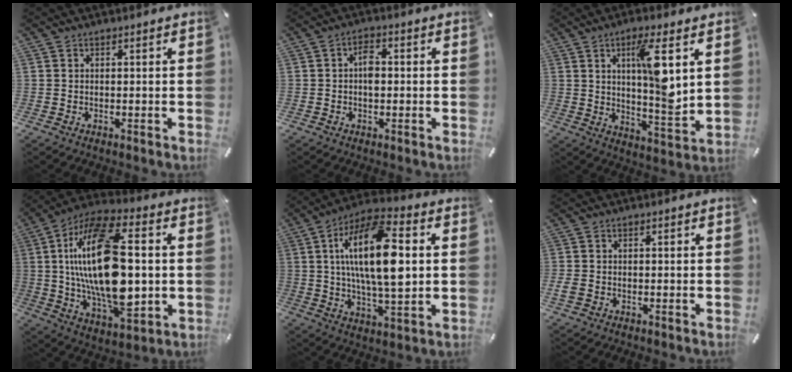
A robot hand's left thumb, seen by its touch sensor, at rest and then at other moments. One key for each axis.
{"total": 3.5, "fx": -0.2, "fy": 2.1, "fz": 2.8, "tx": -0.047, "ty": 0.005, "tz": -0.005}
{"total": 12.4, "fx": 4.4, "fy": 3.2, "fz": 11.1, "tx": -0.172, "ty": -0.026, "tz": 0.065}
{"total": 26.6, "fx": 1.8, "fy": 13.1, "fz": 23.0, "tx": -0.477, "ty": -0.012, "tz": 0.026}
{"total": 20.2, "fx": 3.4, "fy": 8.4, "fz": 18.0, "tx": -0.345, "ty": -0.004, "tz": 0.047}
{"total": 1.9, "fx": -0.6, "fy": 1.3, "fz": 1.2, "tx": -0.027, "ty": 0.000, "tz": -0.013}